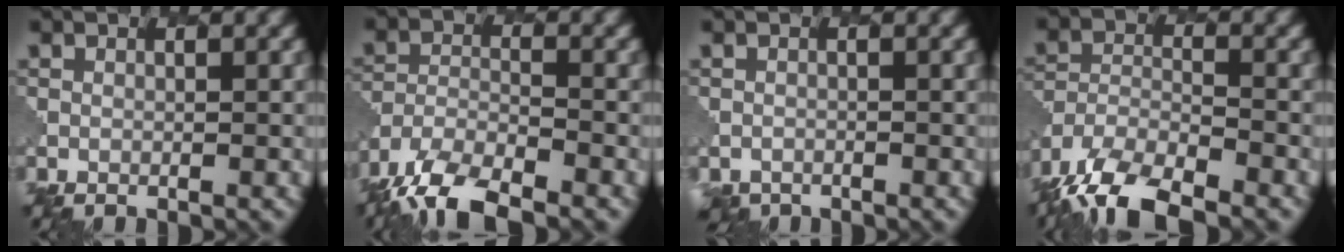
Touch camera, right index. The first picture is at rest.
{"total": 7.8, "force": [-6.2, 2.6, 3.9], "torque": [-0.074, -0.013, -0.119]}
{"total": 2.0, "force": [-1.8, 0.6, -0.5], "torque": [0.005, -0.003, -0.023]}
{"total": 9.0, "force": [-7.2, 3.1, 4.5], "torque": [-0.085, -0.018, -0.132]}